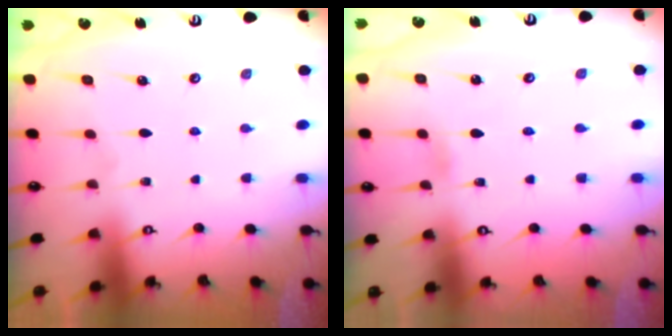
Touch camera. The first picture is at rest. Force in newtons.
{"total": 1.9, "press": 1.9, "slide": 0.2}